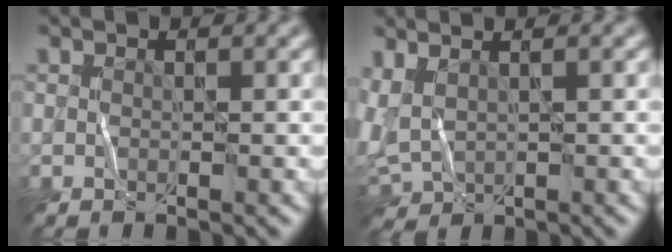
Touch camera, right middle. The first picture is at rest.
{"total": 3.4, "force": [0.5, 1.9, 2.7], "torque": [-0.081, 0.006, 0.011]}